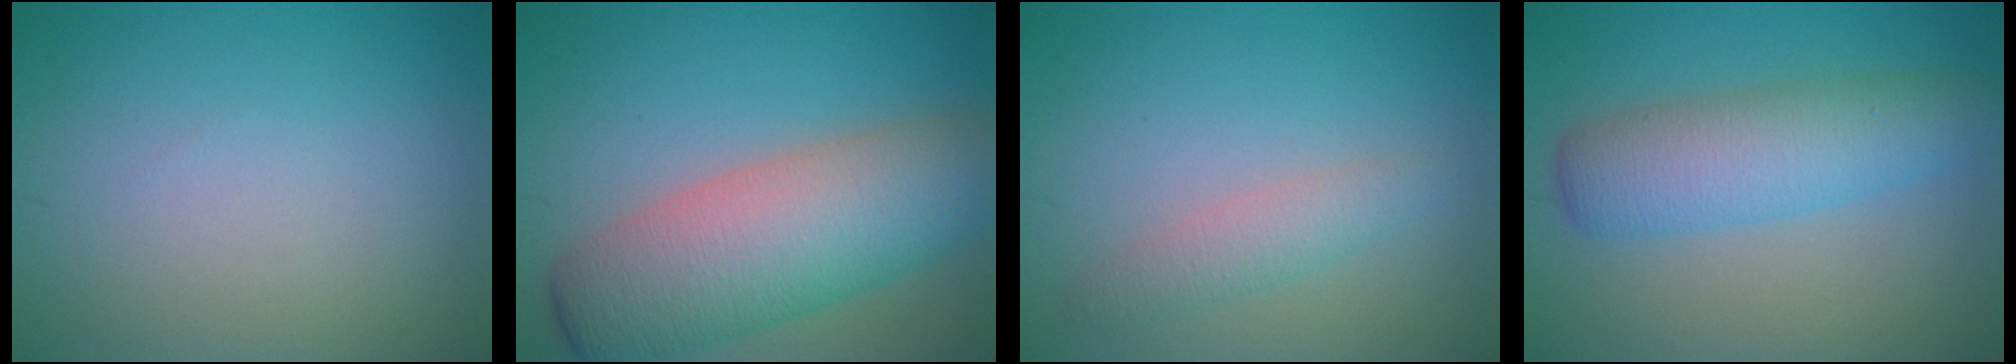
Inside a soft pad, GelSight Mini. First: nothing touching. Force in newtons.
{"total": 10.1, "press": 10.1, "slide": 0.3}
{"total": 1.3, "press": 1.3, "slide": 0.3}
{"total": 5.7, "press": 5.7, "slide": 0.3}